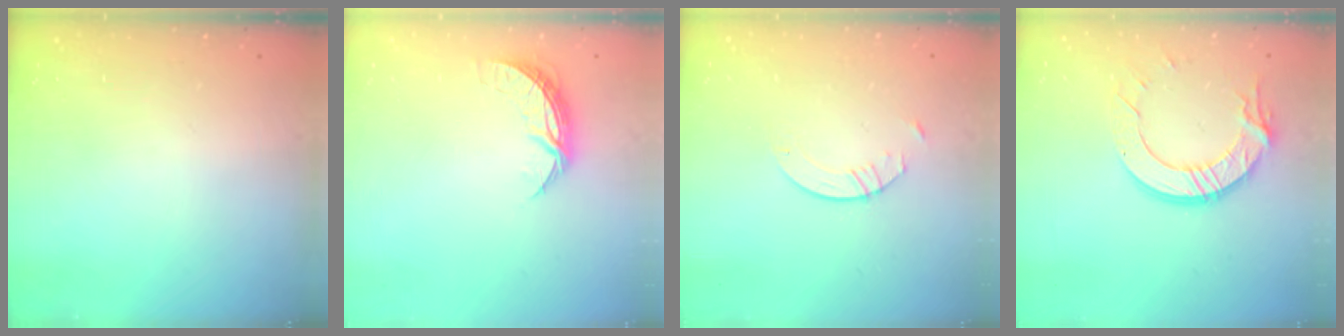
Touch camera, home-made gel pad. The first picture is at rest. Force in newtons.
{"total": 6.8, "press": 6.8, "slide": 0.5}
{"total": 2.9, "press": 2.9, "slide": 0.3}
{"total": 12.7, "press": 12.6, "slide": 1.2}